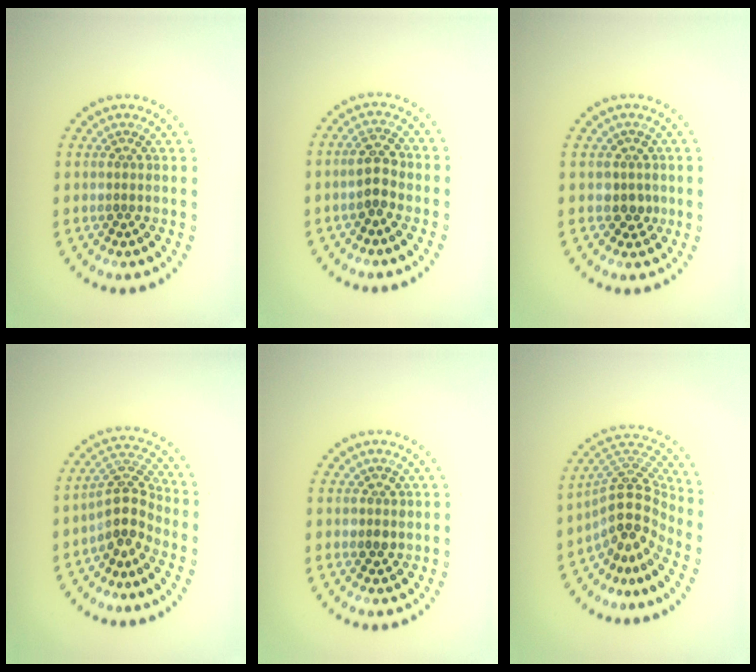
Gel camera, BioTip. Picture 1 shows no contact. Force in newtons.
{"total": 2.3, "press": 2.3, "slide": 0.5}
{"total": 1.9, "press": 1.6, "slide": 1.0}
{"total": 3.9, "press": 3.2, "slide": 2.2}
{"total": 1.5, "press": 1.4, "slide": 0.4}
{"total": 5.2, "press": 3.9, "slide": 3.5}